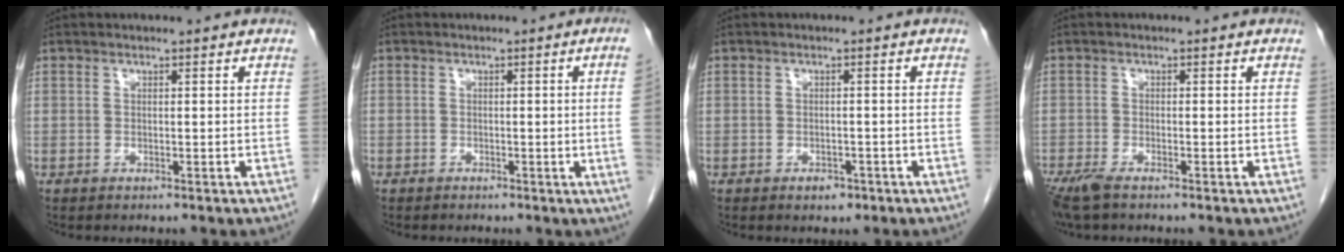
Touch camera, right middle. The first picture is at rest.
{"total": 3.5, "force": [-0.5, -1.1, 3.2], "torque": [-0.031, -0.003, -0.007]}
{"total": 1.7, "force": [-1.0, 1.1, 0.8], "torque": [-0.009, 0.003, -0.008]}
{"total": 3.9, "force": [-2.9, 0.7, 2.4], "torque": [-0.052, -0.012, -0.053]}